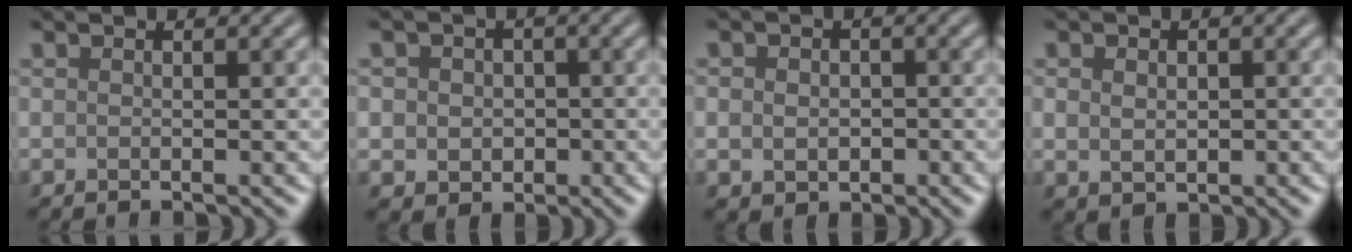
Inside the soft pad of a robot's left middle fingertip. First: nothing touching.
{"total": 3.5, "force": [0.0, 3.1, 1.7], "torque": [-0.016, 0.007, -0.014]}
{"total": 2.5, "force": [-0.3, 2.1, 1.4], "torque": [-0.009, -0.007, -0.007]}
{"total": 1.8, "force": [0.2, 1.4, 1.2], "torque": [-0.018, -0.002, 0.007]}